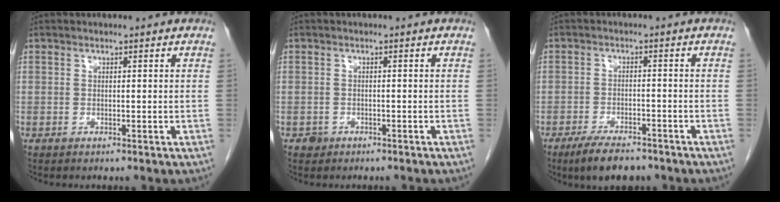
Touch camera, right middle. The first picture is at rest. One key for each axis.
{"total": 1.2, "fx": -0.9, "fy": 0.9, "fz": 0.1, "tx": -0.005, "ty": 0.003, "tz": -0.012}
{"total": 6.9, "fx": -5.3, "fy": 2.3, "fz": 3.7, "tx": -0.065, "ty": -0.007, "tz": -0.087}